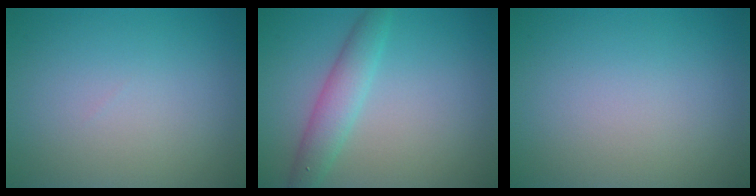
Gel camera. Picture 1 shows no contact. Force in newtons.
{"total": 3.2, "press": 3.2, "slide": 0.1}
{"total": 0.0}